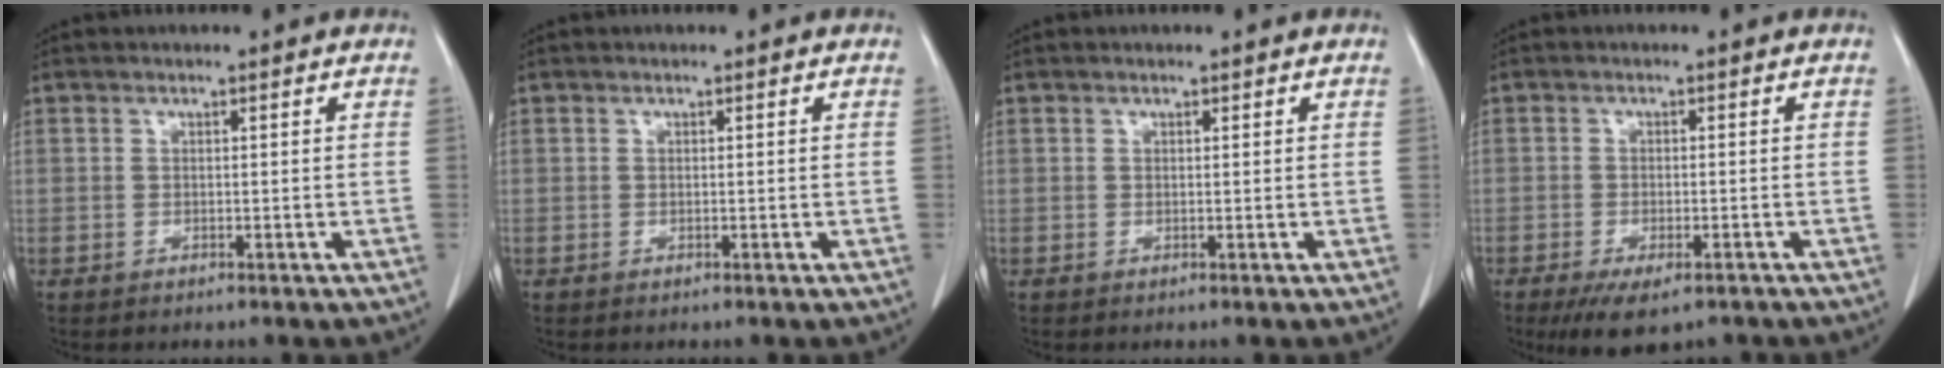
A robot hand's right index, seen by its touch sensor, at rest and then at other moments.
{"total": 0.0}
{"total": 0.0}
{"total": 7.0, "force": [-5.0, 2.5, 4.2], "torque": [-0.066, -0.011, -0.076]}